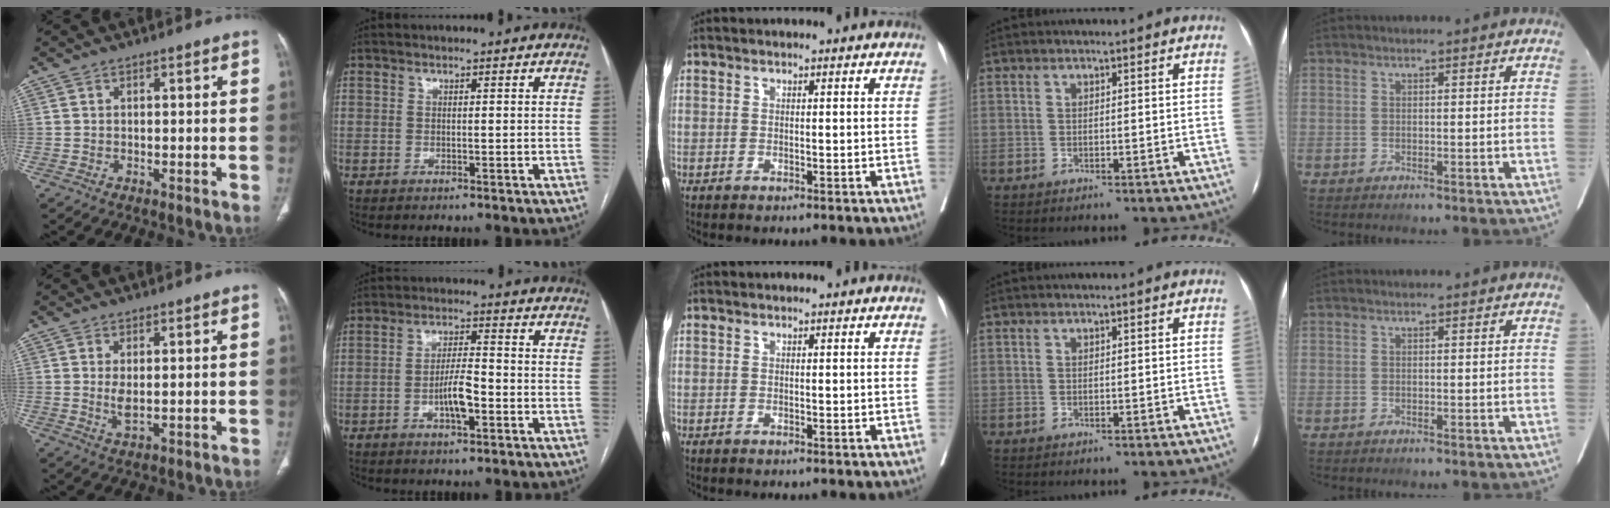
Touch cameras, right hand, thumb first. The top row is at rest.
{"thumb": {"total": 2.8, "force": [0.3, 1.2, 2.5], "torque": [-0.052, -0.010, 0.014]}, "index": {"total": 5.4, "force": [-1.9, 1.2, 4.9], "torque": [-0.095, 0.005, -0.034]}}